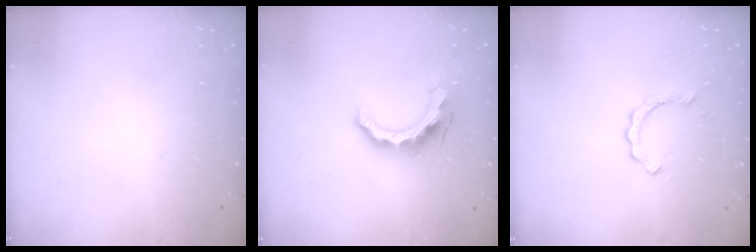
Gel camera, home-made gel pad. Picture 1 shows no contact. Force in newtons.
{"total": 11.7, "press": 11.7, "slide": 0.3}
{"total": 2.4, "press": 2.4, "slide": 0.3}